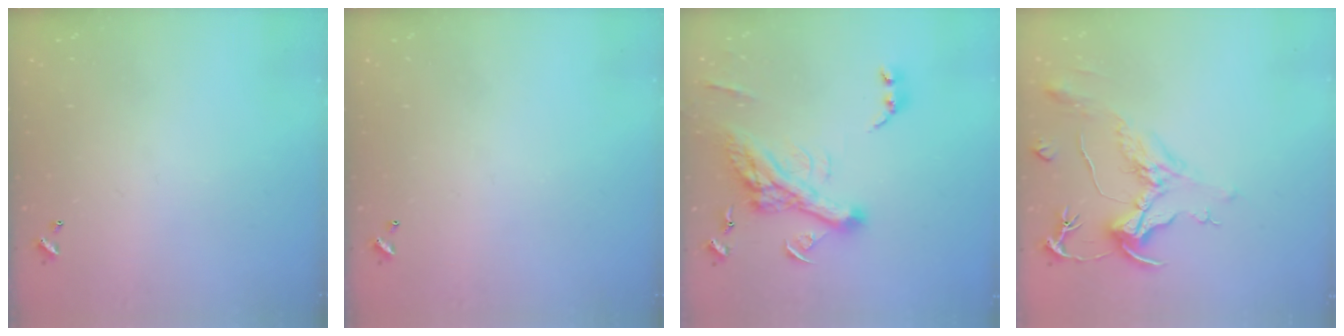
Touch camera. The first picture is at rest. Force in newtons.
{"total": 0.0}
{"total": 15.7, "press": 15.4, "slide": 2.8}
{"total": 2.1, "press": 1.7, "slide": 1.3}